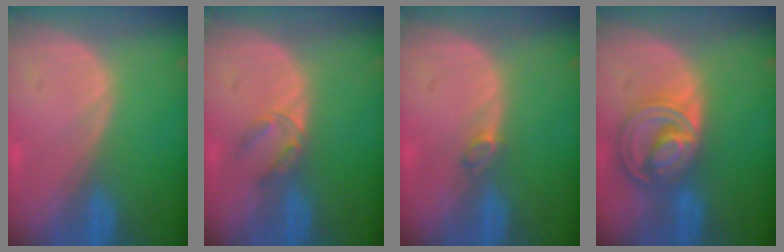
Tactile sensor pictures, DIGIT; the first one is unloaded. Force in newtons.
{"total": 2.9, "press": 2.7, "slide": 1.0}
{"total": 1.4, "press": 1.3, "slide": 0.3}
{"total": 8.5, "press": 7.3, "slide": 4.4}